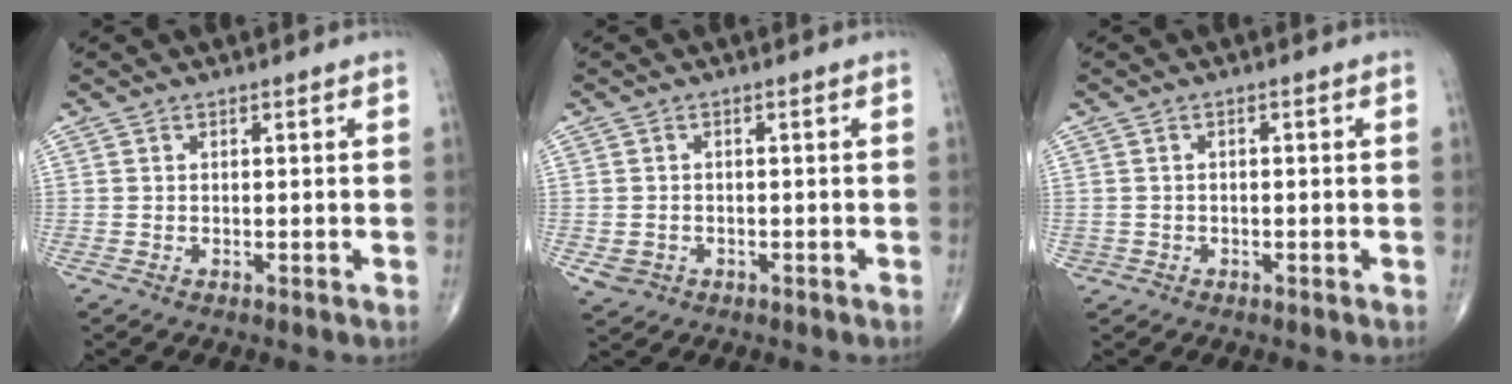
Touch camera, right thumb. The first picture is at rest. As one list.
[{"total": 2.5, "force": [-0.8, 2.2, 0.8], "torque": [-0.010, 0.002, -0.007]}, {"total": 1.3, "force": [-0.5, 1.2, 0.1], "torque": [0.004, 0.009, -0.010]}]